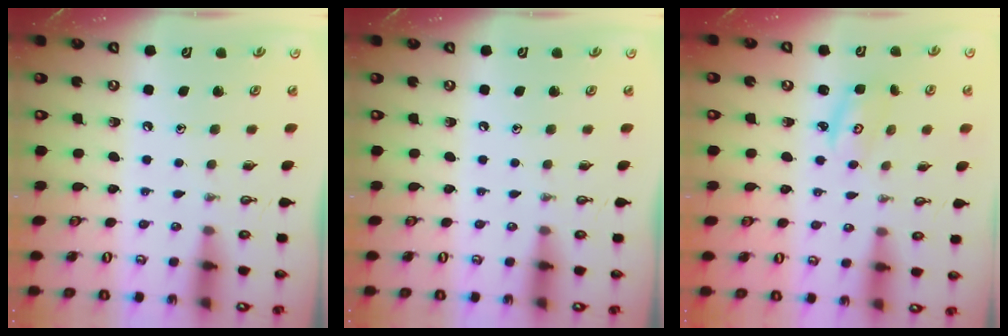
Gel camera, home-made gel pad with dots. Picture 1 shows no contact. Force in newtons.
{"total": 0.0}
{"total": 2.8, "press": 2.8, "slide": 0.3}